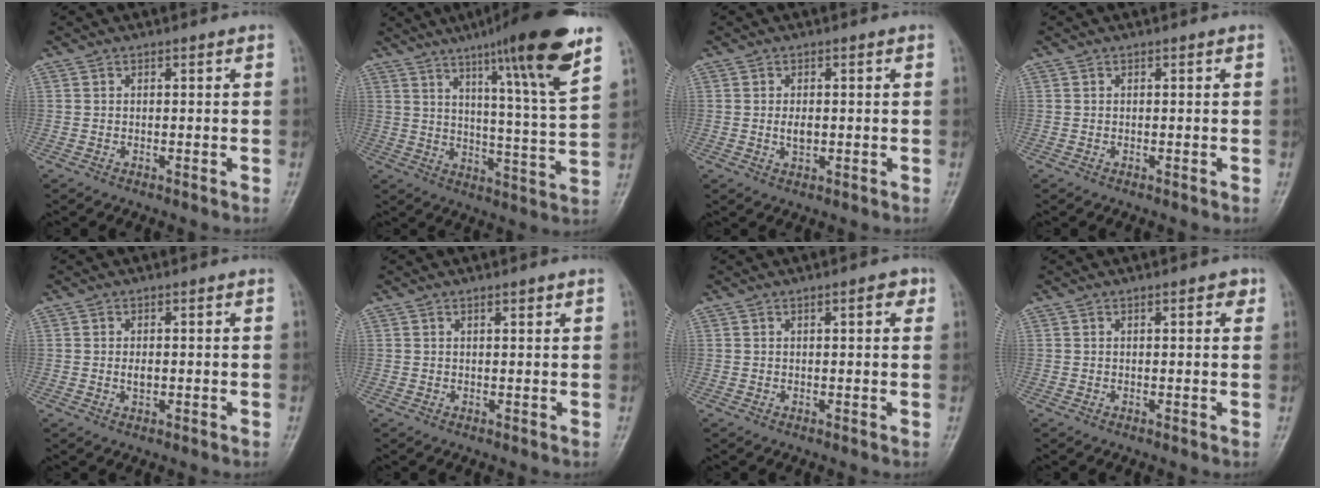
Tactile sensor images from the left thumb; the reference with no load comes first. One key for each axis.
{"total": 19.5, "fx": 11.8, "fy": 1.3, "fz": 15.4, "tx": -0.211, "ty": -0.056, "tz": 0.172}
{"total": 2.4, "fx": -0.1, "fy": 1.4, "fz": 2.0, "tx": -0.034, "ty": -0.003, "tz": 0.000}
{"total": 0.0}
{"total": 1.7, "fx": 0.0, "fy": 1.0, "fz": 1.4, "tx": -0.021, "ty": -0.002, "tz": 0.001}
{"total": 1.4, "fx": 0.9, "fy": 0.2, "fz": 1.0, "tx": -0.015, "ty": -0.004, "tz": 0.015}
{"total": 2.7, "fx": 1.2, "fy": 0.9, "fz": 2.2, "tx": -0.024, "ty": 0.000, "tz": 0.014}
{"total": 2.1, "fx": 1.1, "fy": 0.9, "fz": 1.6, "tx": -0.014, "ty": -0.001, "tz": 0.011}